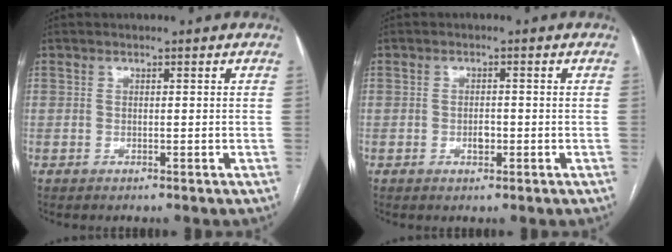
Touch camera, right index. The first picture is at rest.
{"total": 1.7, "force": [-0.4, 0.9, 1.4], "torque": [-0.024, 0.002, -0.005]}